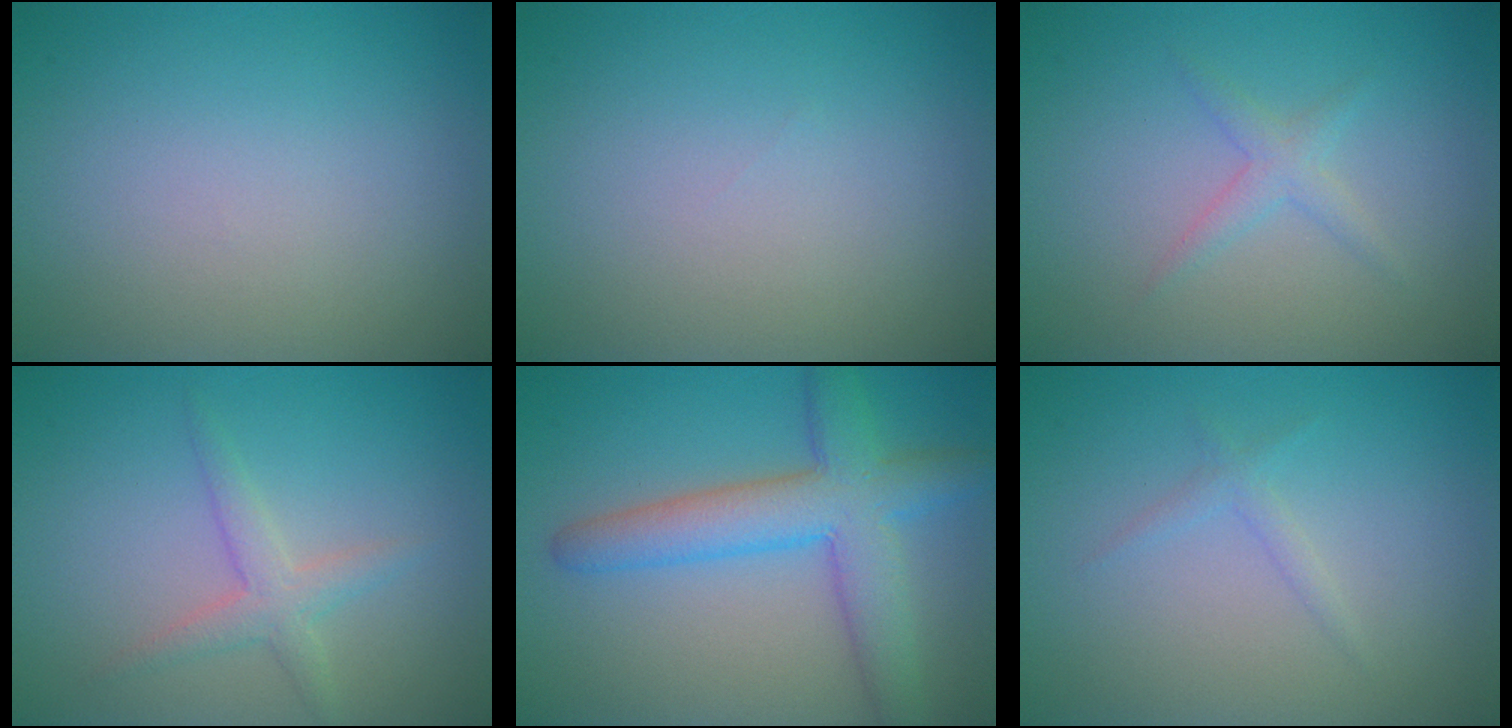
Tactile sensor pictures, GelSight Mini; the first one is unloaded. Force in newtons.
{"total": 0.0}
{"total": 1.4, "press": 1.4, "slide": 0.1}
{"total": 2.2, "press": 2.2, "slide": 0.1}
{"total": 6.3, "press": 6.3, "slide": 0.3}
{"total": 1.0, "press": 1.0, "slide": 0.0}